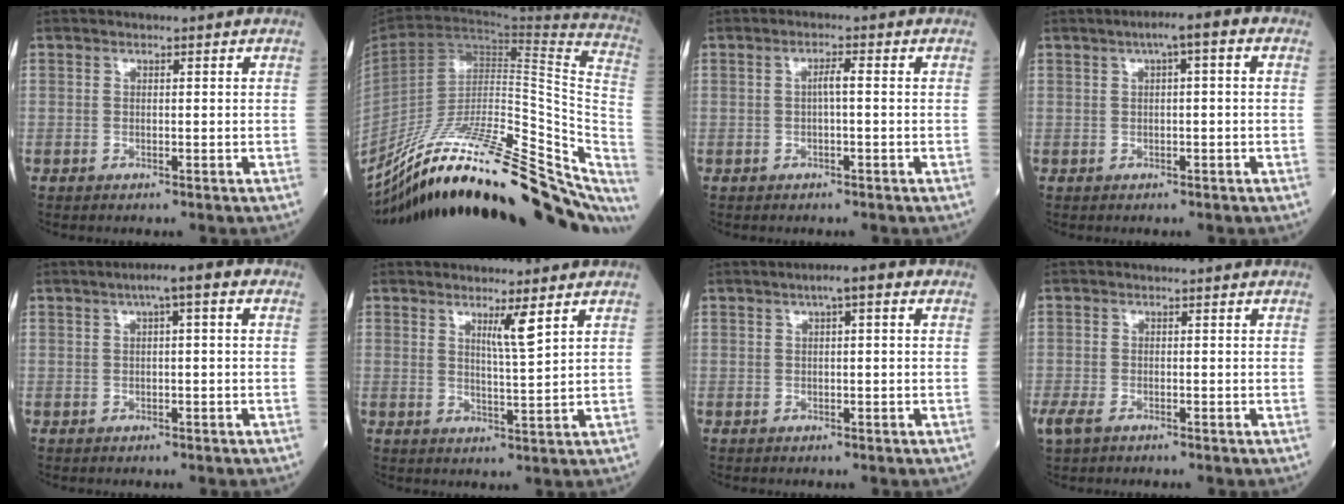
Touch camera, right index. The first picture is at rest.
{"total": 33.5, "force": [-25.2, 7.5, 20.8], "torque": [-0.241, -0.014, -0.368]}
{"total": 1.7, "force": [-0.1, 0.1, 1.7], "torque": [-0.030, 0.004, -0.002]}
{"total": 3.8, "force": [1.2, 0.6, 3.5], "torque": [-0.054, 0.018, 0.016]}
{"total": 4.2, "force": [1.5, 0.7, 3.9], "torque": [-0.058, 0.020, 0.019]}
{"total": 3.8, "force": [2.2, -0.6, 3.0], "torque": [-0.055, -0.010, 0.042]}
{"total": 3.3, "force": [1.4, 0.7, 2.9], "torque": [-0.044, 0.013, 0.018]}
{"total": 4.0, "force": [-2.6, 2.1, 2.3], "torque": [-0.055, -0.009, -0.045]}